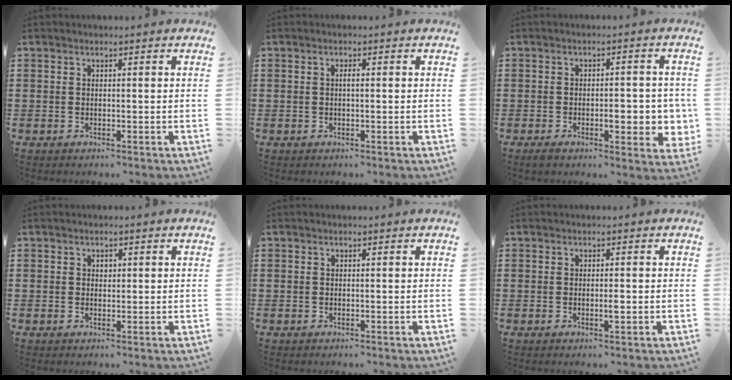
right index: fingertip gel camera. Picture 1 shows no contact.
{"total": 0.9, "force": [0.0, 0.1, 0.9], "torque": [-0.017, -0.002, 0.000]}
{"total": 5.7, "force": [-1.1, 2.2, 5.1], "torque": [-0.061, -0.004, -0.024]}
{"total": 0.9, "force": [0.3, 0.7, 0.4], "torque": [-0.009, 0.004, 0.006]}
{"total": 0.0}
{"total": 1.3, "force": [-0.3, 0.2, 1.2], "torque": [-0.022, -0.002, -0.004]}